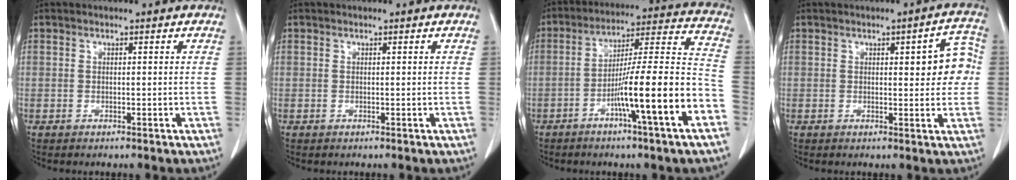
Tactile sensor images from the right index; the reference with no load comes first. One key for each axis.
{"total": 0.0}
{"total": 16.5, "fx": -6.8, "fy": -0.3, "fz": 15.1, "tx": -0.237, "ty": 0.007, "tz": -0.109}
{"total": 6.5, "fx": 0.9, "fy": 2.1, "fz": 6.1, "tx": -0.068, "ty": 0.018, "tz": 0.010}